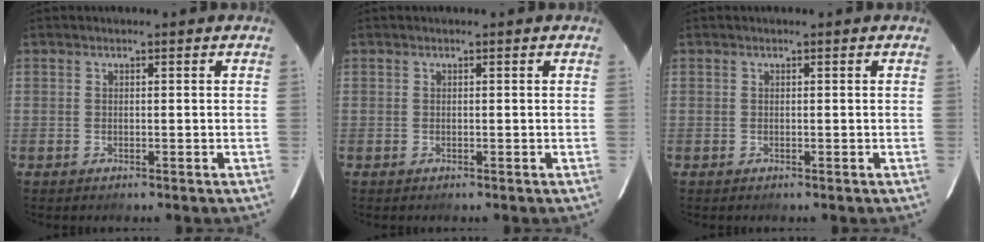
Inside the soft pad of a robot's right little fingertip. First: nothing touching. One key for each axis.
{"total": 0.0}
{"total": 0.0}